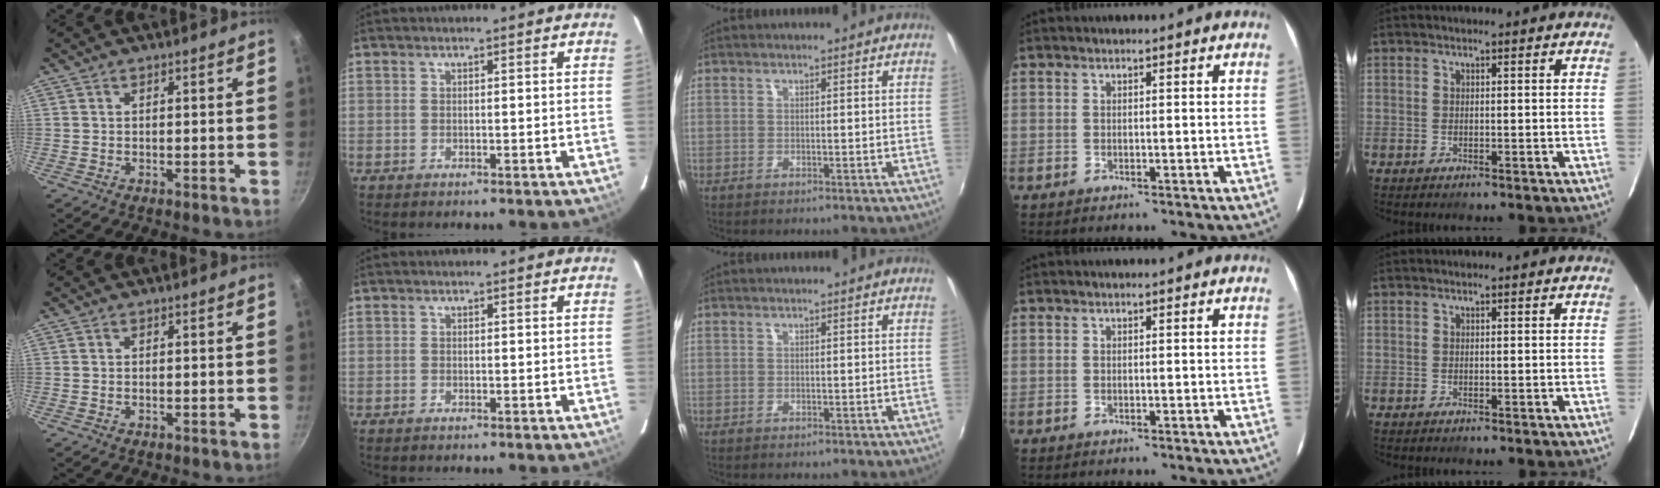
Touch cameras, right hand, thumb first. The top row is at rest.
{}